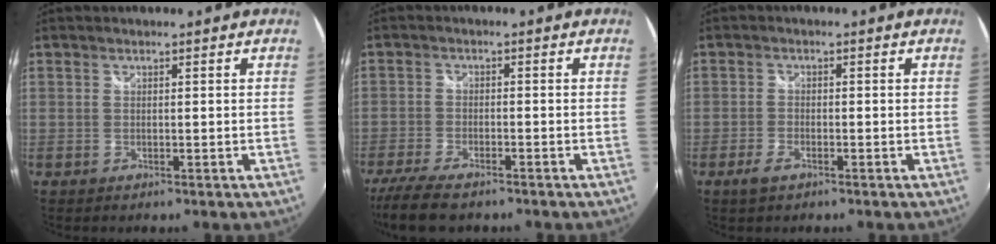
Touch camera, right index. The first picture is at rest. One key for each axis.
{"total": 9.2, "fx": -7.5, "fy": 2.2, "fz": 4.9, "tx": -0.124, "ty": -0.033, "tz": -0.135}
{"total": 2.9, "fx": -1.9, "fy": 1.2, "fz": 1.7, "tx": -0.044, "ty": -0.004, "tz": -0.039}